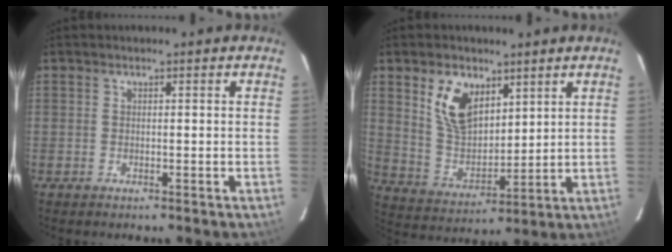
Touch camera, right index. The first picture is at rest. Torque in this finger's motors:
{"motor_torque": [0.33, 0.24, 0.43, 0.10]}